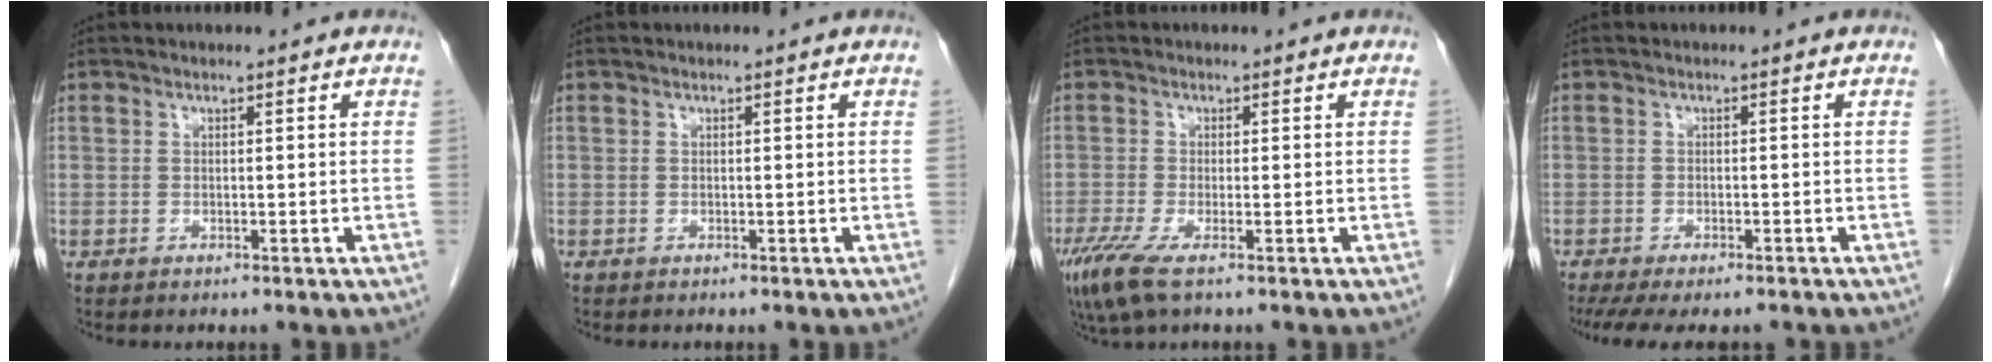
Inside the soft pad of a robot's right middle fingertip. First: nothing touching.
{"total": 0.0}
{"total": 4.6, "force": [-2.6, 0.6, 3.7], "torque": [-0.080, -0.017, -0.048]}
{"total": 10.0, "force": [-8.2, 2.8, 5.0], "torque": [-0.083, -0.012, -0.114]}